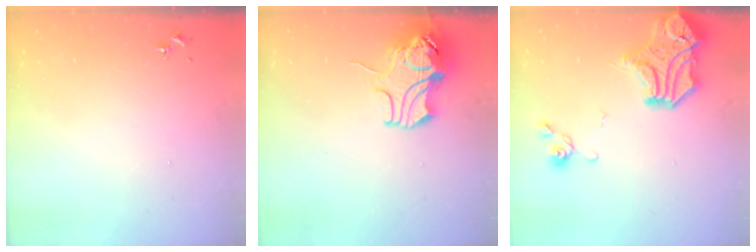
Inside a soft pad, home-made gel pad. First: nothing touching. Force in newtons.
{"total": 11.2, "press": 11.0, "slide": 1.7}
{"total": 18.9, "press": 18.7, "slide": 2.7}